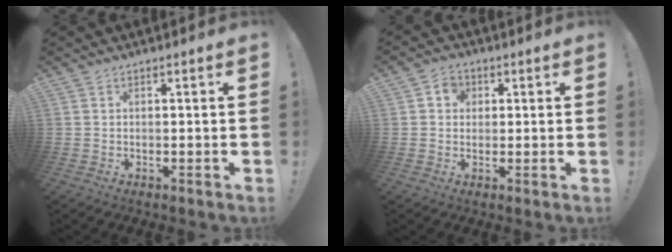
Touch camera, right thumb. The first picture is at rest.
{"total": 4.6, "force": [1.2, 4.1, 1.7], "torque": [-0.020, 0.000, 0.021]}